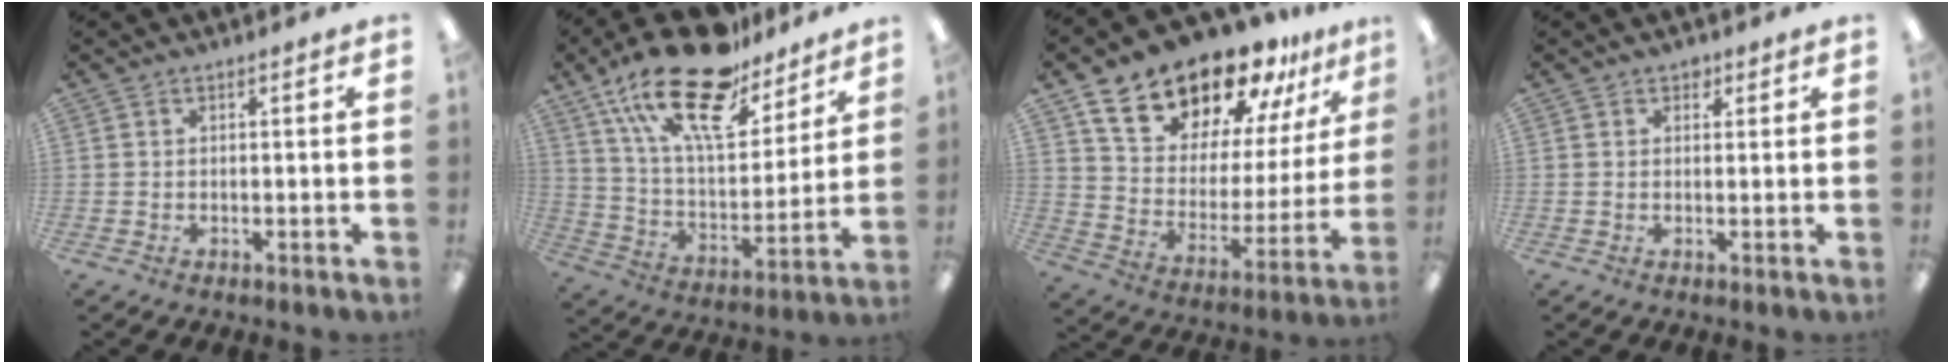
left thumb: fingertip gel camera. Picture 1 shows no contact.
{"total": 23.9, "force": [16.4, 9.9, 14.3], "torque": [-0.260, -0.096, 0.285]}
{"total": 20.1, "force": [16.8, 8.8, 6.6], "torque": [-0.123, -0.125, 0.301]}
{"total": 1.7, "force": [1.2, 1.1, 0.5], "torque": [0.004, -0.004, 0.018]}